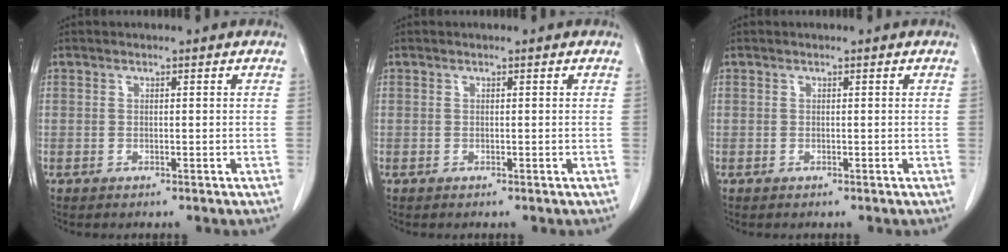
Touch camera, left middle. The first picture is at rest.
{"total": 0.0}
{"total": 0.0}